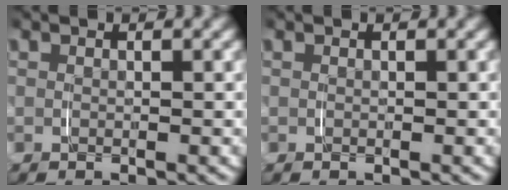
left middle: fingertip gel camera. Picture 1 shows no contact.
{"total": 0.0}